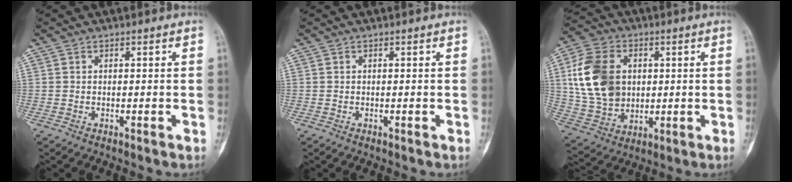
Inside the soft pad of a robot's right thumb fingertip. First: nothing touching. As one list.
[{"total": 0.0}, {"total": 16.5, "force": [2.8, 12.4, 10.5], "torque": [-0.185, 0.002, 0.058]}]